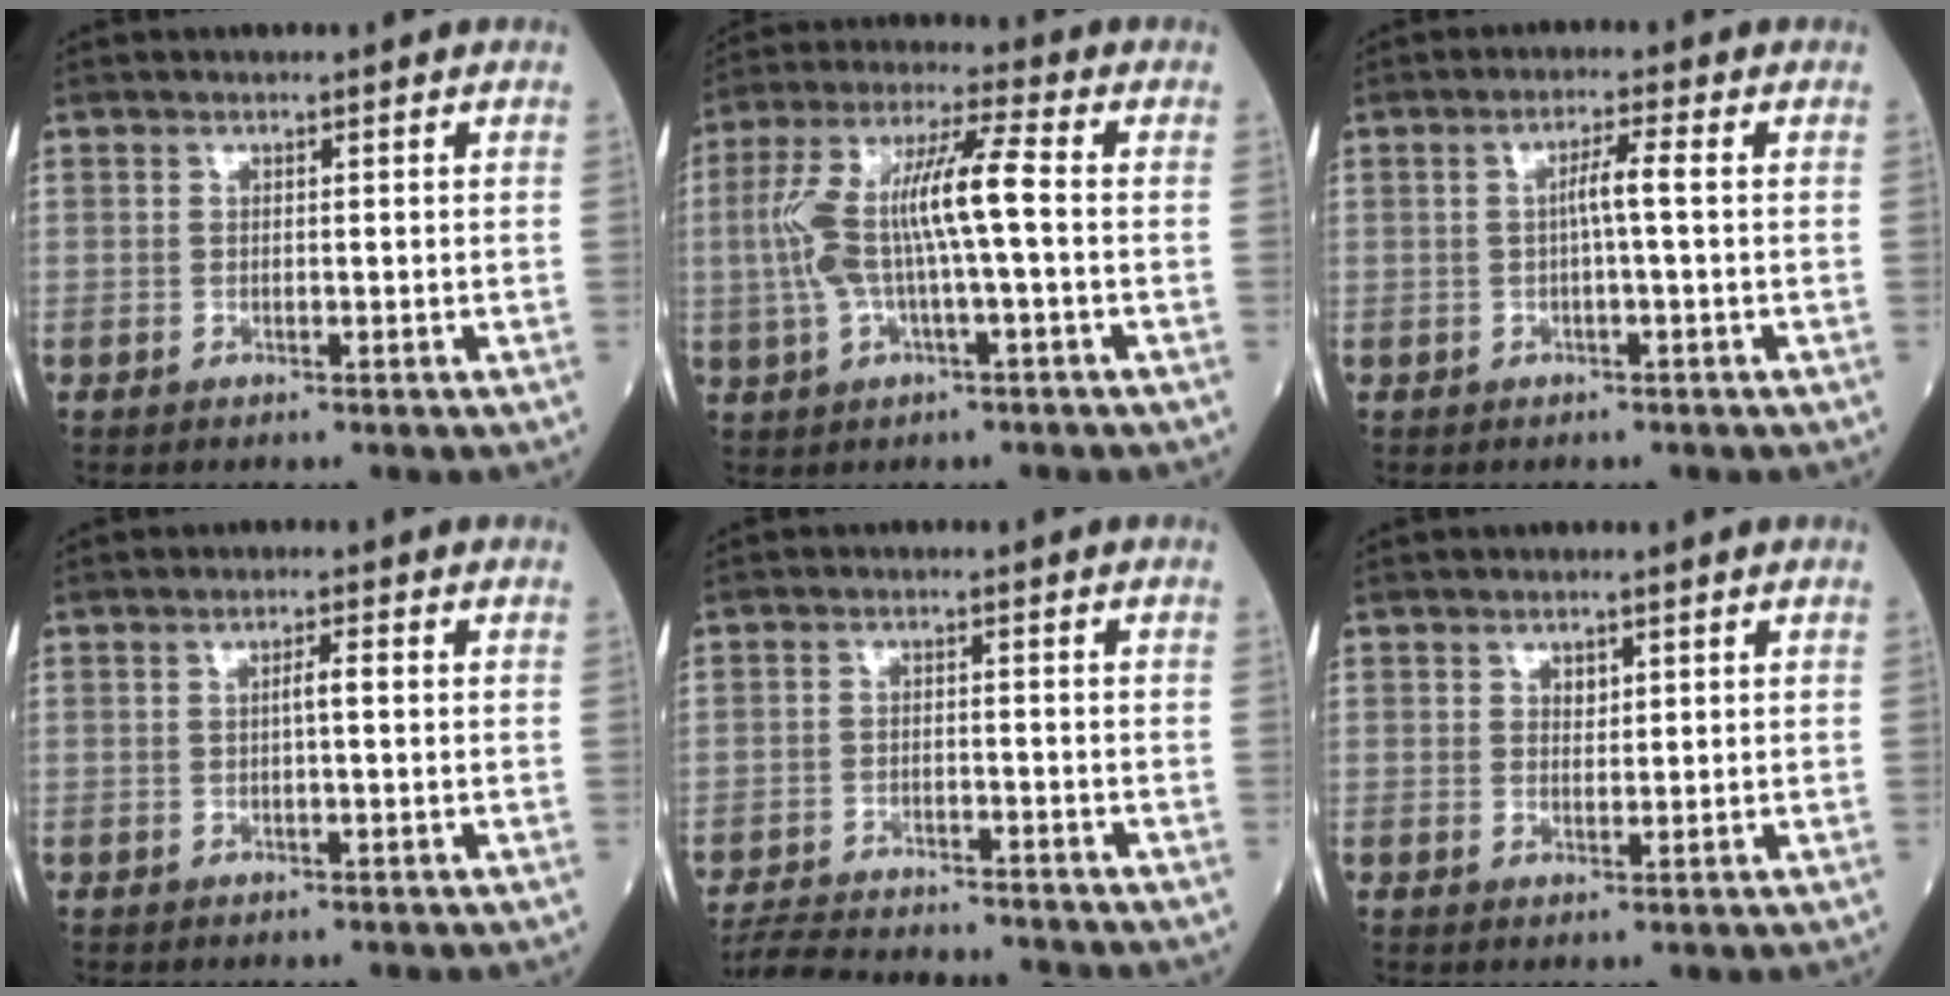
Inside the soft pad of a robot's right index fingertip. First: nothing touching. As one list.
[{"total": 11.3, "force": [-0.4, 1.3, 11.2], "torque": [-0.229, 0.025, -0.010]}, {"total": 3.0, "force": [0.0, -0.3, 3.0], "torque": [-0.052, 0.005, -0.001]}, {"total": 1.8, "force": [0.0, 0.1, 1.8], "torque": [-0.029, 0.004, 0.000]}, {"total": 12.4, "force": [-11.8, 1.5, 3.6], "torque": [-0.065, -0.003, -0.174]}, {"total": 1.4, "force": [0.7, 0.9, 0.8], "torque": [-0.008, -0.003, 0.012]}]